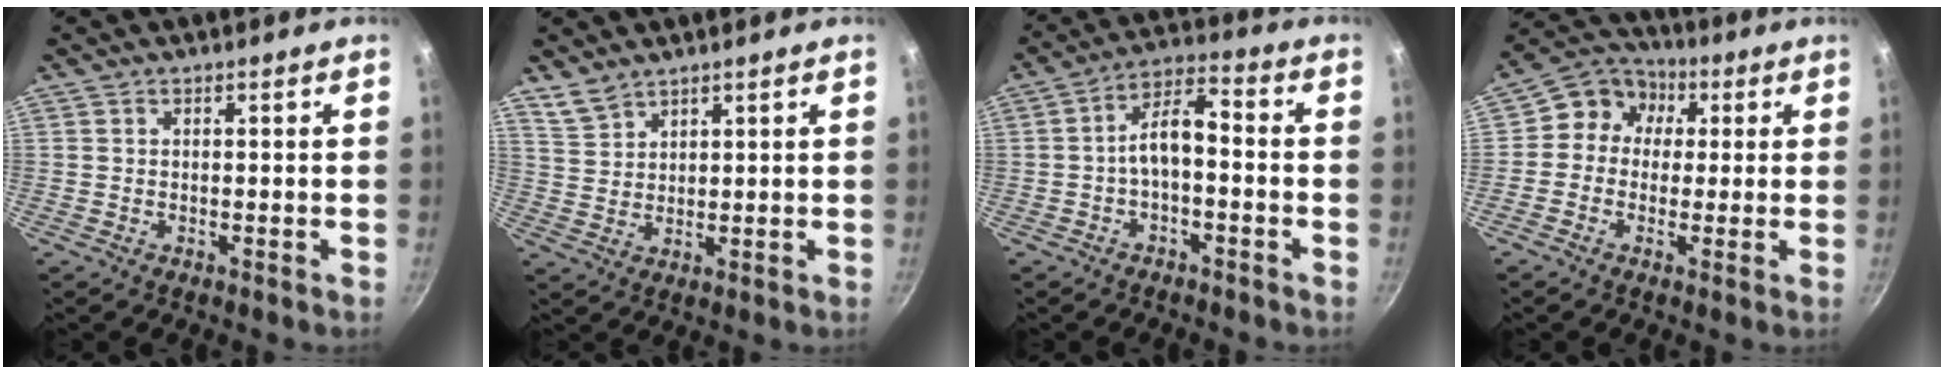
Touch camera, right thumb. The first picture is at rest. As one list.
[{"total": 4.2, "force": [3.6, 1.9, 1.0], "torque": [-0.017, -0.005, 0.081]}, {"total": 7.2, "force": [-1.8, 3.3, 6.1], "torque": [-0.103, 0.042, -0.038]}, {"total": 8.8, "force": [1.4, 7.9, 3.8], "torque": [-0.033, 0.019, -0.002]}]